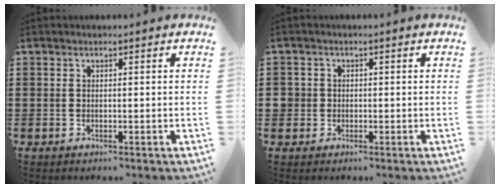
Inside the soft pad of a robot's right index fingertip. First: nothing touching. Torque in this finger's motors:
{"motor_torque": [0.13, 0.93, 0.12, -0.01]}